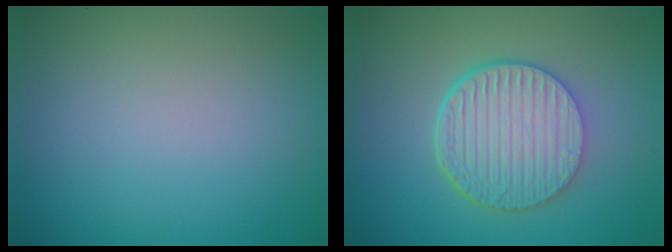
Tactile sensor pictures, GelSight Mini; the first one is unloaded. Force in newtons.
{"total": 6.4, "press": 4.5, "slide": 4.6}